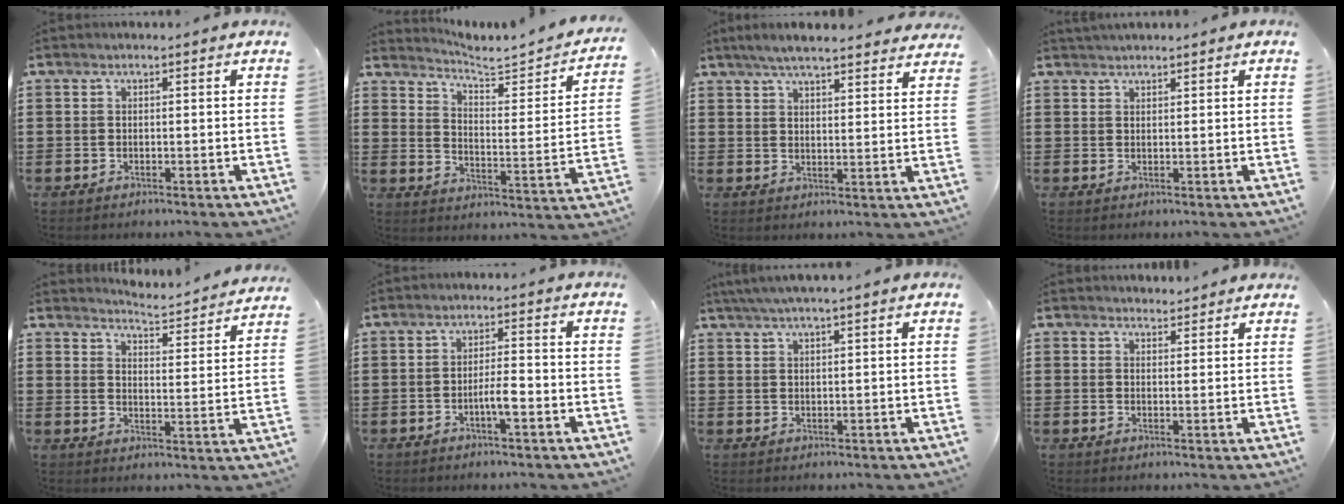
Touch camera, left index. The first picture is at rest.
{"total": 3.6, "force": [3.3, 0.1, 1.4], "torque": [-0.042, -0.032, 0.044]}
{"total": 4.9, "force": [4.5, 0.5, 2.0], "torque": [-0.051, -0.010, 0.082]}
{"total": 1.2, "force": [1.2, 0.2, 0.3], "torque": [-0.007, 0.001, 0.023]}
{"total": 3.6, "force": [3.6, -0.4, 0.3], "torque": [-0.018, -0.038, 0.055]}
{"total": 3.5, "force": [-1.5, 0.7, 3.1], "torque": [-0.063, 0.003, -0.030]}
{"total": 2.9, "force": [2.3, -0.1, 1.7], "torque": [-0.037, 0.003, 0.043]}
{"total": 2.1, "force": [2.0, 0.5, 0.0], "torque": [-0.005, 0.000, 0.040]}